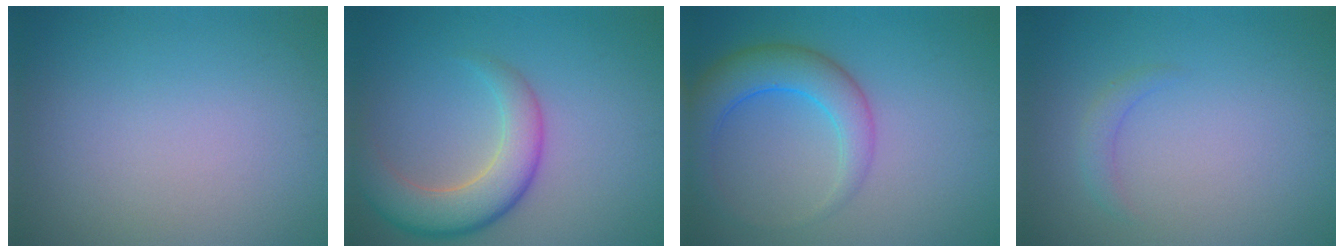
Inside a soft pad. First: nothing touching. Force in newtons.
{"total": 5.6, "press": 5.6, "slide": 0.3}
{"total": 4.7, "press": 4.7, "slide": 0.3}
{"total": 1.1, "press": 1.1, "slide": 0.1}